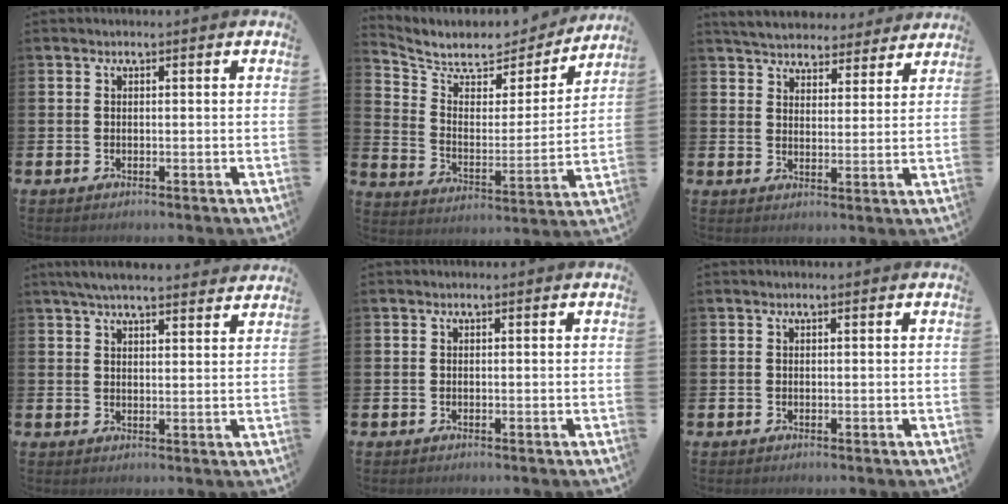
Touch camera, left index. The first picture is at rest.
{"total": 7.3, "force": [6.5, 3.0, 1.6], "torque": [-0.062, -0.058, 0.107]}
{"total": 5.3, "force": [5.2, 1.3, 0.2], "torque": [-0.019, -0.035, 0.090]}
{"total": 5.2, "force": [4.9, 0.6, 1.7], "torque": [-0.036, -0.016, 0.088]}
{"total": 0.0}
{"total": 0.0}